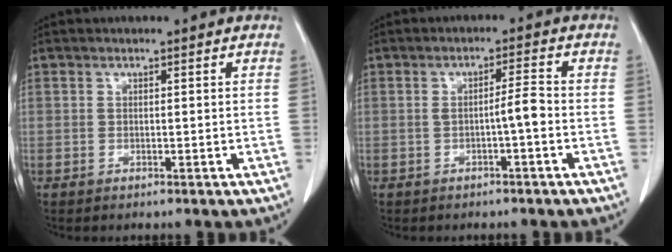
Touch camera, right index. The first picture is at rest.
{"total": 2.9, "force": [-0.8, 0.0, 2.8], "torque": [-0.041, 0.005, -0.012]}